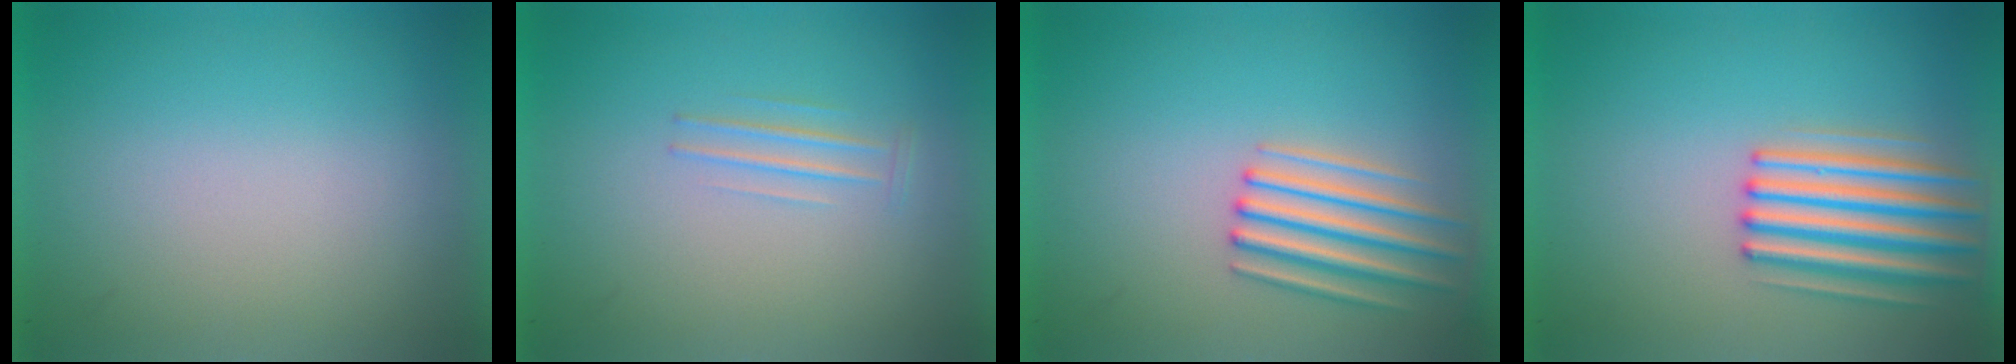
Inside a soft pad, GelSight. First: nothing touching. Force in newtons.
{"total": 1.1}
{"total": 1.6}
{"total": 4.7}